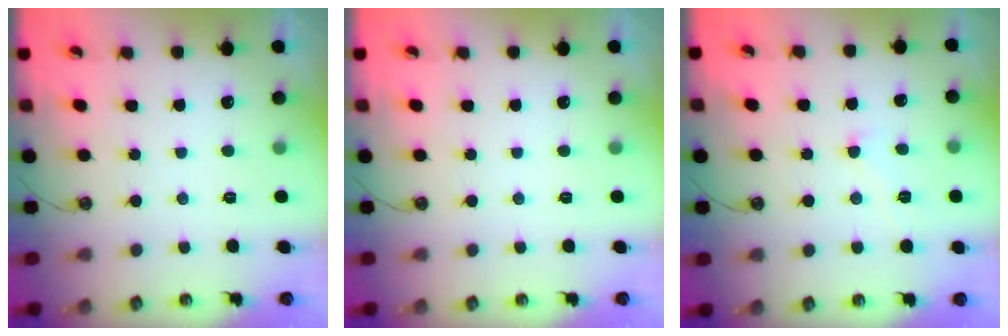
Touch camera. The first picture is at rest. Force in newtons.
{"total": 0.0}
{"total": 3.6, "press": 3.6, "slide": 0.1}